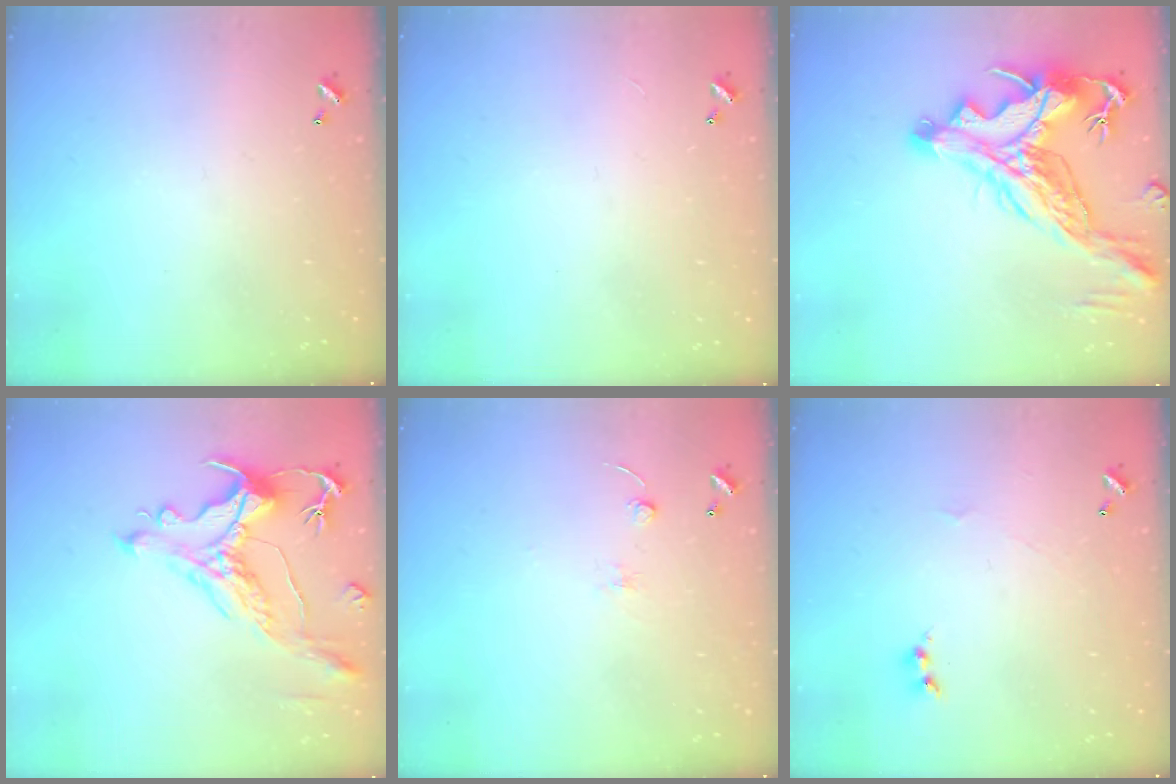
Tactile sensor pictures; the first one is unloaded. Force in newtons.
{"total": 2.8, "press": 2.8, "slide": 0.3}
{"total": 9.1, "press": 8.9, "slide": 2.0}
{"total": 1.7, "press": 0.9, "slide": 1.4}
{"total": 2.5, "press": 2.4, "slide": 0.8}
{"total": 1.7, "press": 1.6, "slide": 0.6}